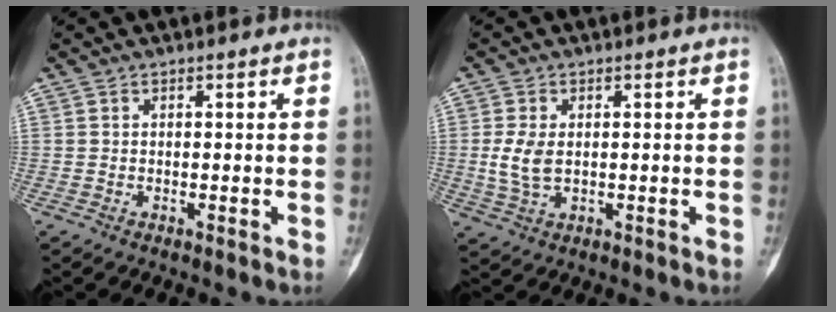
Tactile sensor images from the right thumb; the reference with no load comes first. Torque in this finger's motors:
{"motor_torque": [0.68, 0.25, 0.17, -0.52, 0.08]}